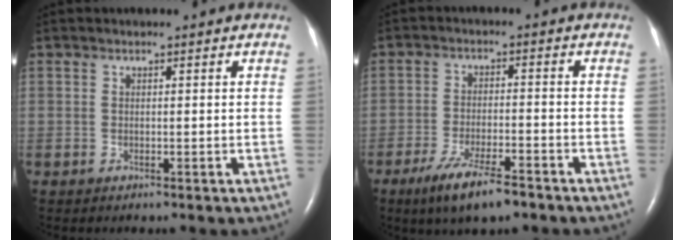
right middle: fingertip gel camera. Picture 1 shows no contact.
{"total": 8.6, "force": [-6.0, 1.5, 6.0], "torque": [-0.114, -0.015, -0.100]}